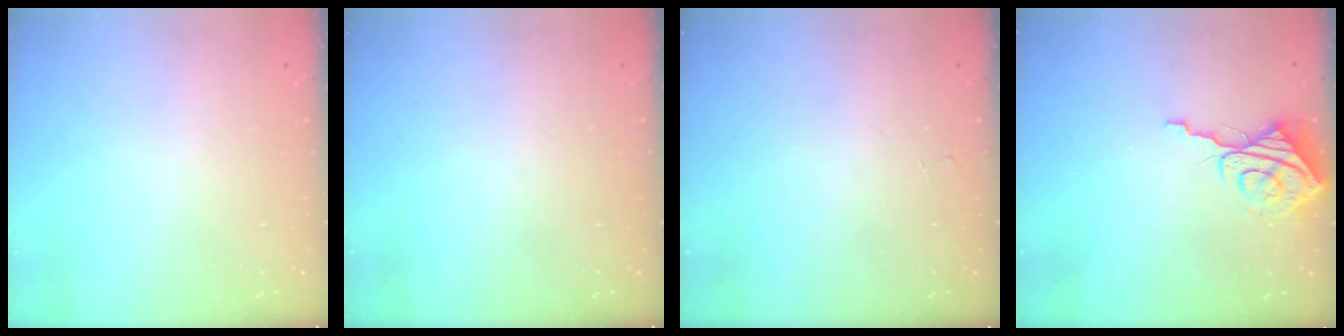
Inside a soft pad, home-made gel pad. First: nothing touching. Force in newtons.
{"total": 0.0}
{"total": 3.3, "press": 3.3, "slide": 0.3}
{"total": 8.9, "press": 8.8, "slide": 1.0}